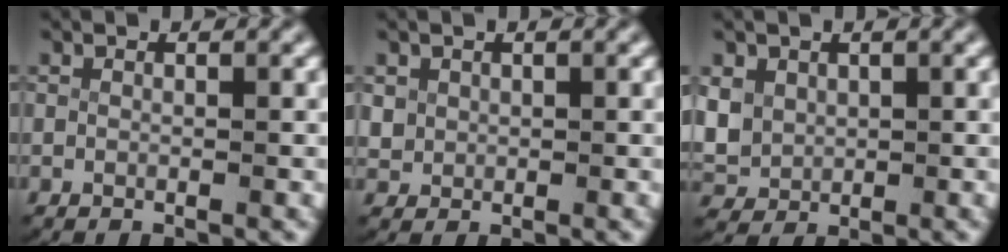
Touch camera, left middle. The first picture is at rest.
{"total": 1.8, "force": [0.4, 1.6, 0.7], "torque": [-0.031, -0.010, 0.018]}
{"total": 4.5, "force": [0.5, 4.0, 1.9], "torque": [-0.071, -0.019, 0.024]}